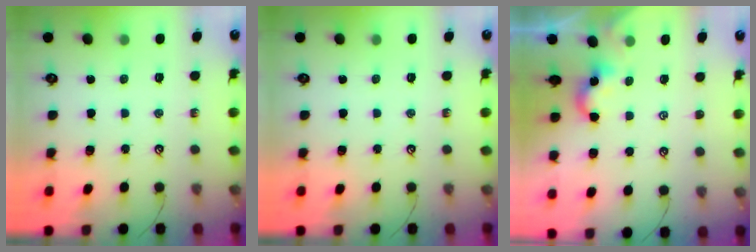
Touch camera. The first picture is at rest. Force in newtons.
{"total": 0.0}
{"total": 1.6, "press": 1.5, "slide": 0.2}